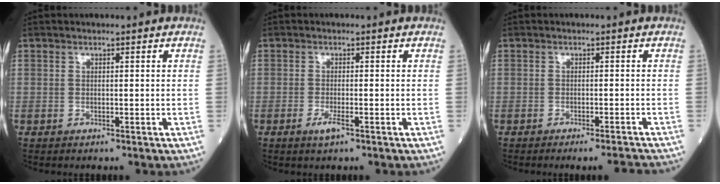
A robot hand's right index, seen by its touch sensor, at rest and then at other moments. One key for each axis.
{"total": 2.0, "fx": -1.0, "fy": 0.3, "fz": 1.7, "tx": -0.034, "ty": -0.004, "tz": -0.020}
{"total": 4.0, "fx": -3.7, "fy": -0.9, "fz": 1.1, "tx": -0.006, "ty": -0.004, "tz": -0.052}